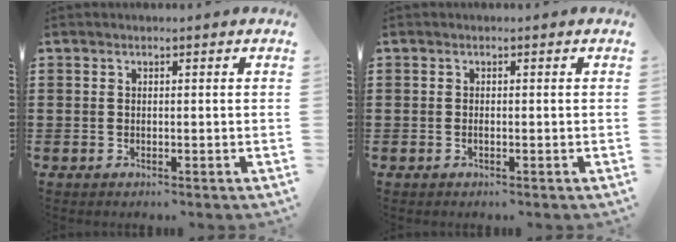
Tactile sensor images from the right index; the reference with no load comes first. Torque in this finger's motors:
{"motor_torque": [2.14, 0.00, -0.05, -0.01]}